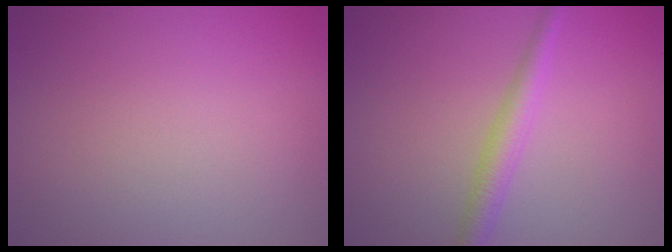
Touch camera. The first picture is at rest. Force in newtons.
{"total": 2.7, "press": 2.7, "slide": 0.1}